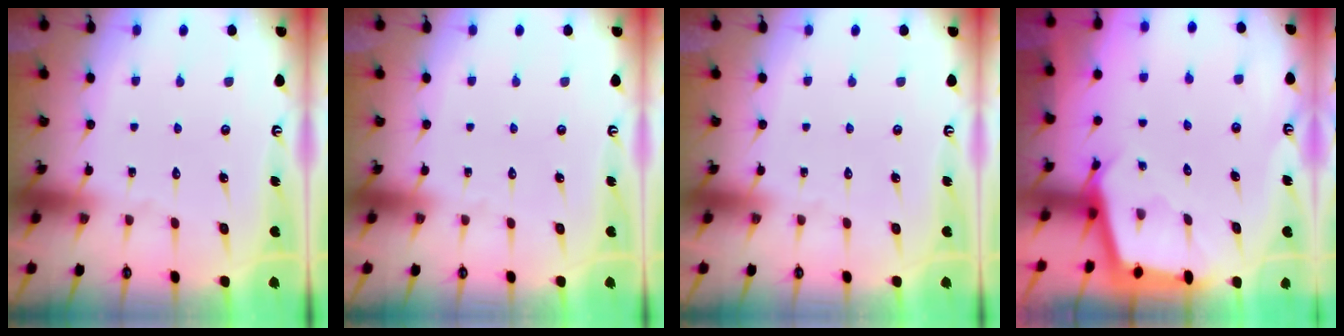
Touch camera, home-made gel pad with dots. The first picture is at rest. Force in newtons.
{"total": 0.0}
{"total": 0.0}
{"total": 2.4, "press": 2.4, "slide": 0.1}